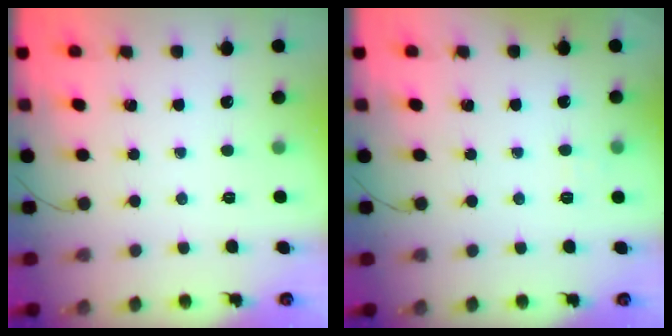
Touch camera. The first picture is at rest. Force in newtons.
{"total": 4.5, "press": 4.3, "slide": 1.1}